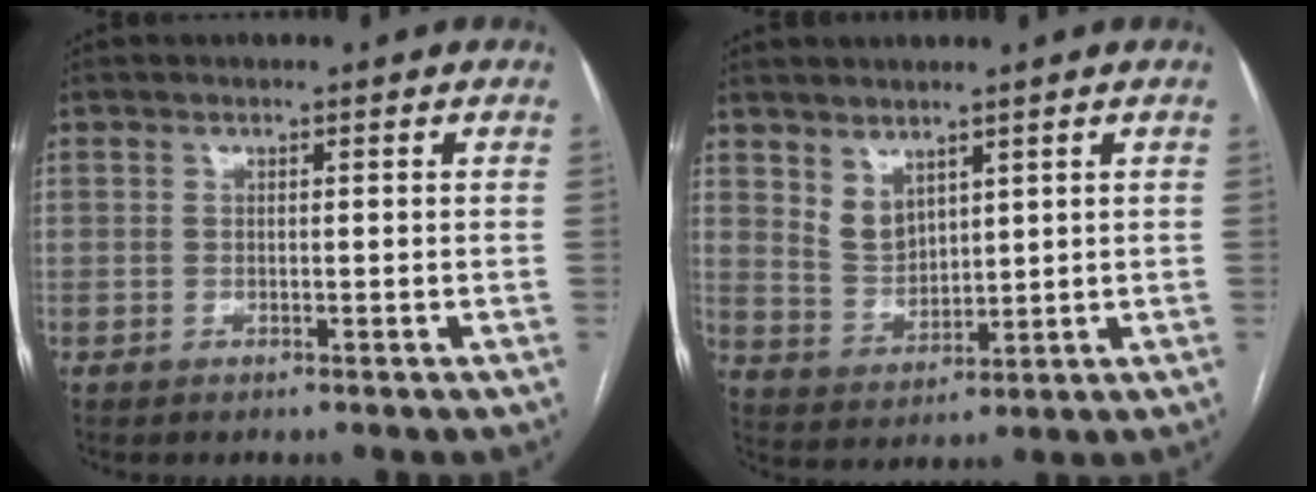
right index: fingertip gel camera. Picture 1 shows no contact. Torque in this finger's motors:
{"motor_torque": [0.02, 0.01, 0.04, 0.05]}